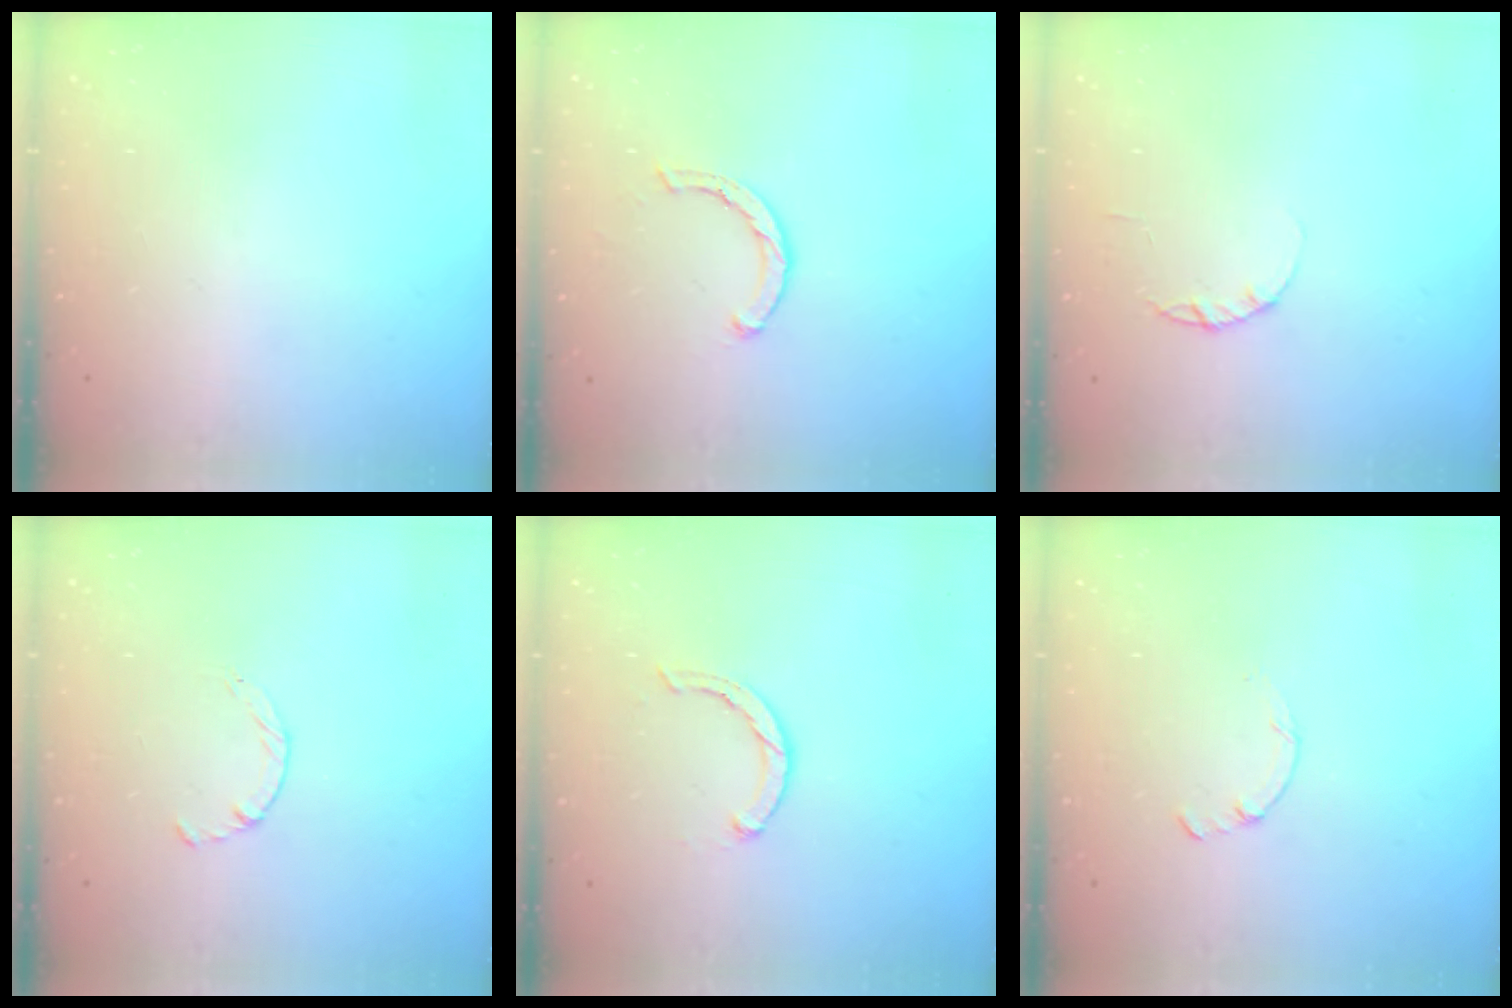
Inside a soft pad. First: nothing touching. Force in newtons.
{"total": 2.1, "press": 2.1, "slide": 0.1}
{"total": 2.2, "press": 2.2, "slide": 0.4}
{"total": 1.8, "press": 1.7, "slide": 0.3}
{"total": 2.5, "press": 2.5, "slide": 0.4}
{"total": 0.0}